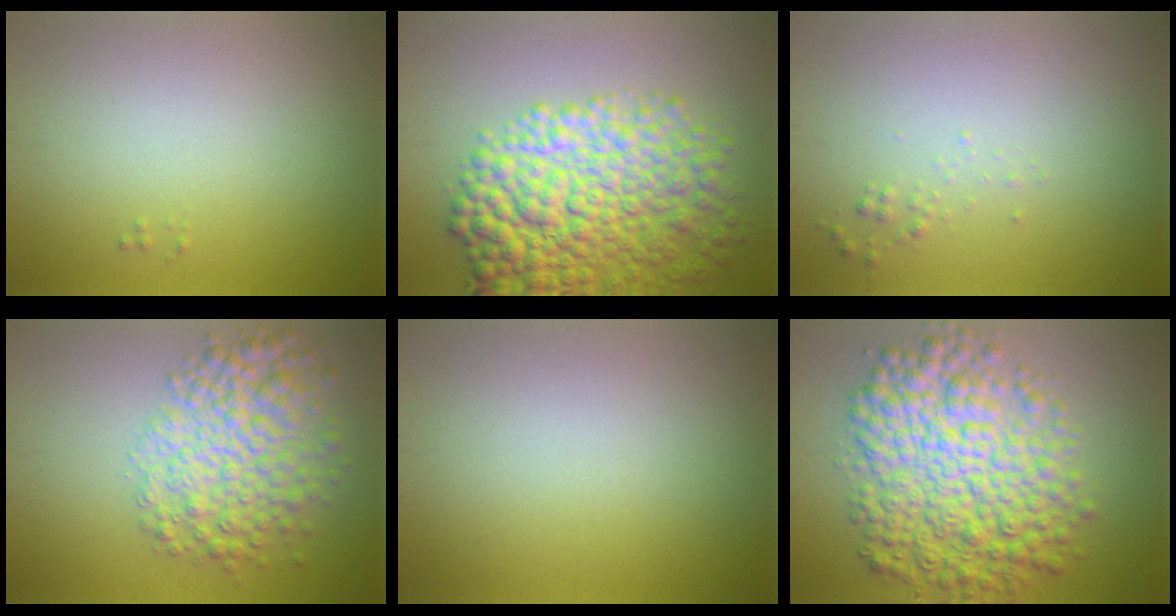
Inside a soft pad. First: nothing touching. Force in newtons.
{"total": 9.9, "press": 9.9, "slide": 0.3}
{"total": 0.6, "press": 0.6, "slide": 0.0}
{"total": 6.3, "press": 6.2, "slide": 0.2}
{"total": 0.0}
{"total": 9.8, "press": 9.8, "slide": 0.1}